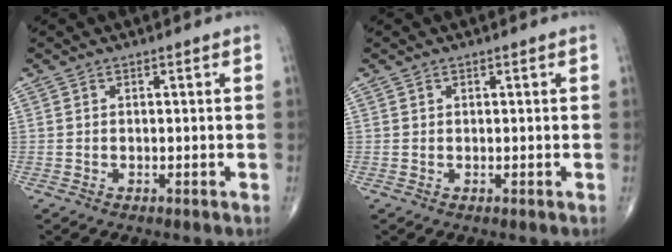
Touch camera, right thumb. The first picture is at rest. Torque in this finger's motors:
{"motor_torque": [-0.28, 0.15, -0.09, -0.15, -0.03]}